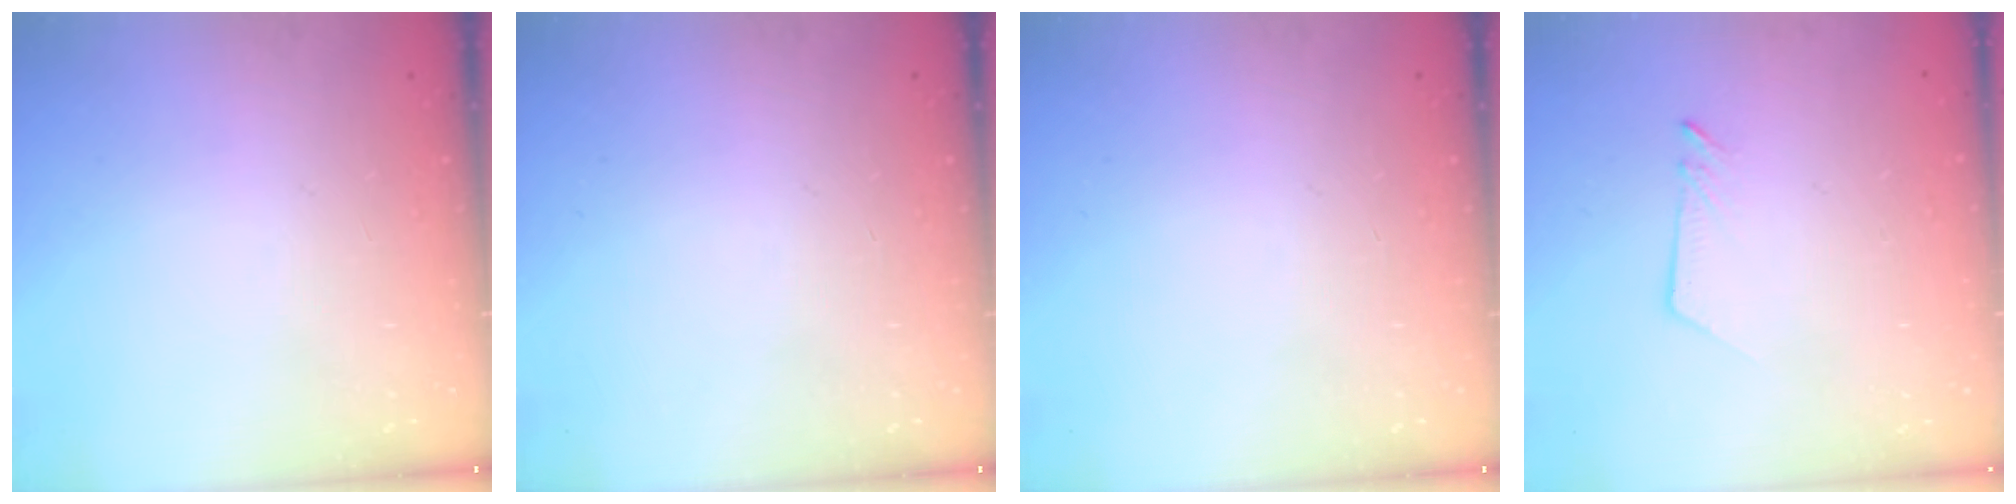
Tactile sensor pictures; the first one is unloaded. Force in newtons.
{"total": 0.0}
{"total": 0.0}
{"total": 2.5, "press": 2.5, "slide": 0.2}